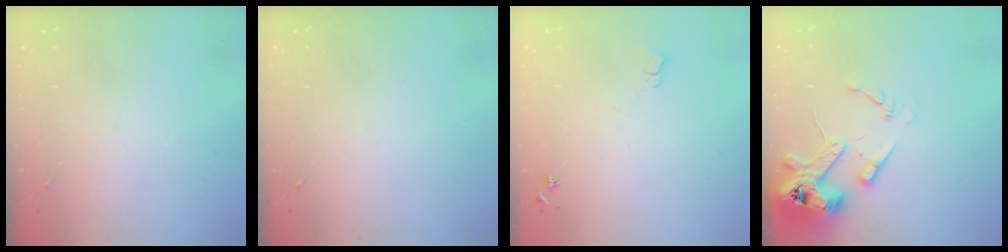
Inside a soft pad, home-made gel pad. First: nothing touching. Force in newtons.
{"total": 0.0}
{"total": 6.2, "press": 6.1, "slide": 0.8}
{"total": 15.1, "press": 15.0, "slide": 2.1}